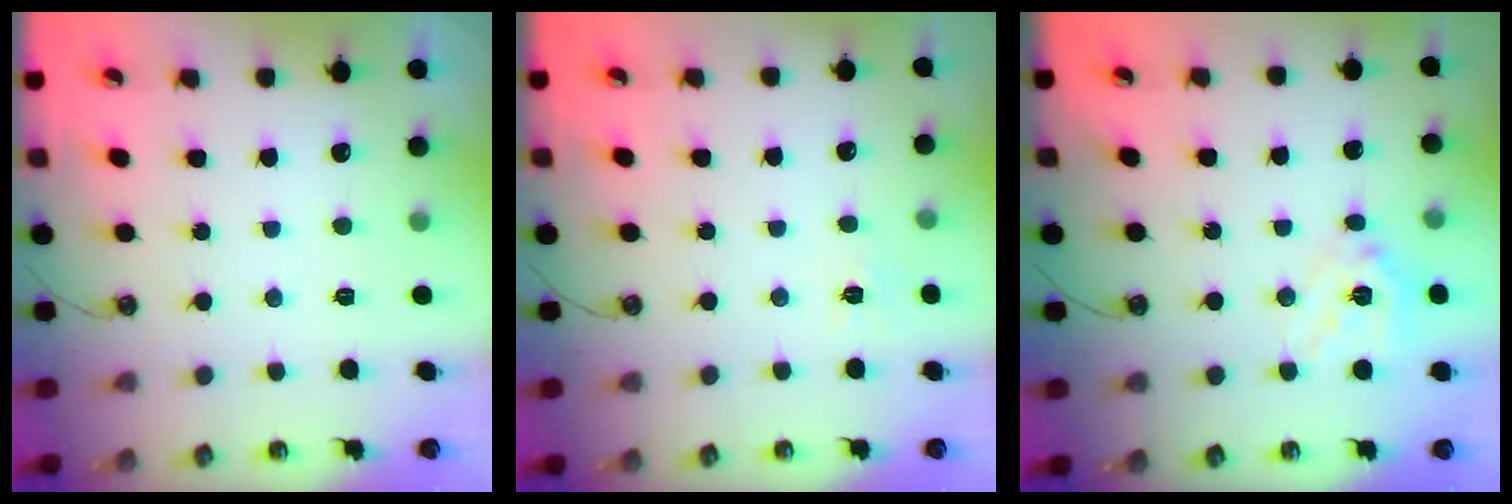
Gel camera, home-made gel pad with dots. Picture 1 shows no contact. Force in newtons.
{"total": 5.5, "press": 5.4, "slide": 0.7}
{"total": 14.2, "press": 14.1, "slide": 2.1}